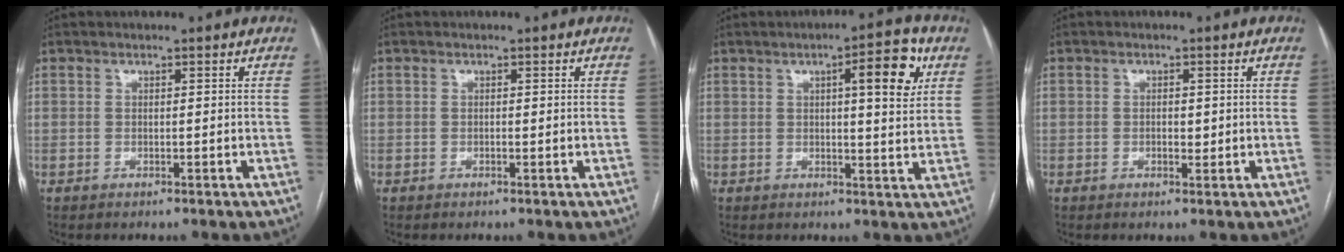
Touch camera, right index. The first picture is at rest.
{"total": 0.0}
{"total": 8.4, "force": [3.3, 1.6, 7.6], "torque": [-0.101, 0.007, 0.039]}
{"total": 1.6, "force": [0.0, 0.9, 1.4], "torque": [-0.021, 0.003, 0.002]}